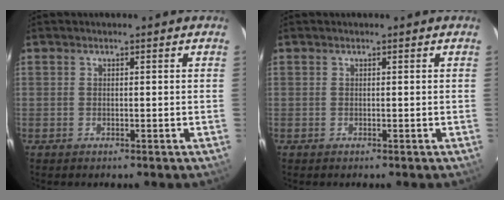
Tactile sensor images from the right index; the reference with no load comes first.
{"total": 0.0}